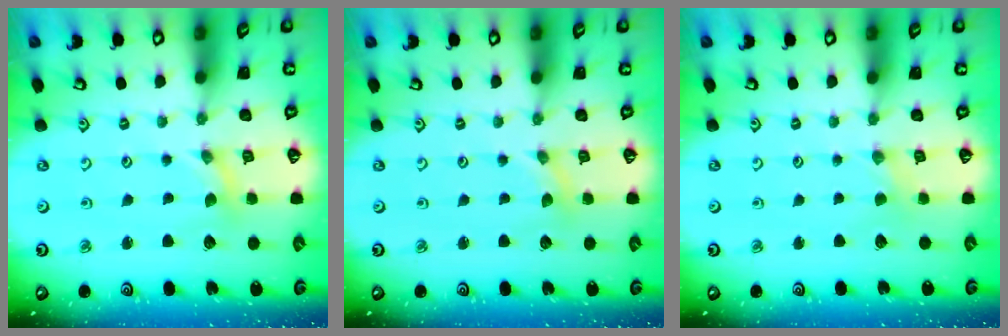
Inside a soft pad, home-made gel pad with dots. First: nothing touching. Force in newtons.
{"total": 0.8, "press": 0.8, "slide": 0.0}
{"total": 0.8, "press": 0.8, "slide": 0.2}